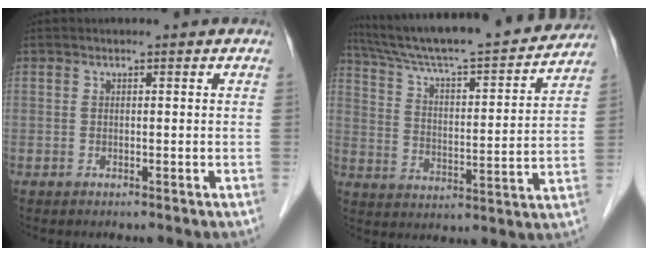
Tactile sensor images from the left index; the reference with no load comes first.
{"total": 23.7, "force": [21.4, 1.8, 9.9], "torque": [-0.167, -0.009, 0.310]}